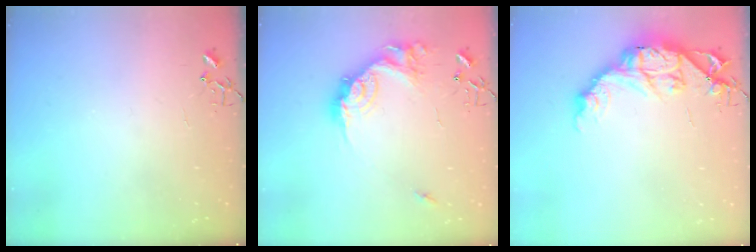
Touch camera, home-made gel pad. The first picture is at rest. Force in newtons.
{"total": 17.8, "press": 17.7, "slide": 1.1}
{"total": 14.5, "press": 14.4, "slide": 1.0}